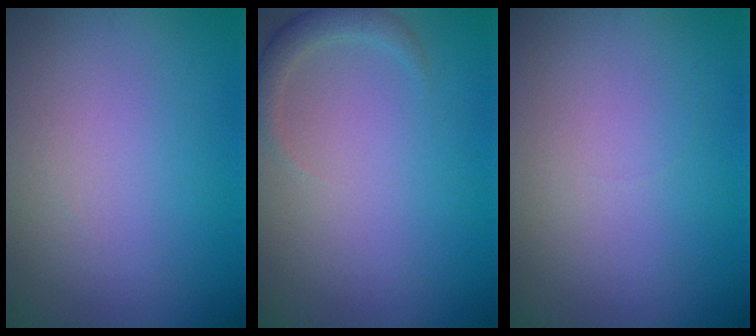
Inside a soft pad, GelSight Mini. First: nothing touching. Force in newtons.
{"total": 1.6, "press": 1.6, "slide": 0.2}
{"total": 0.0}